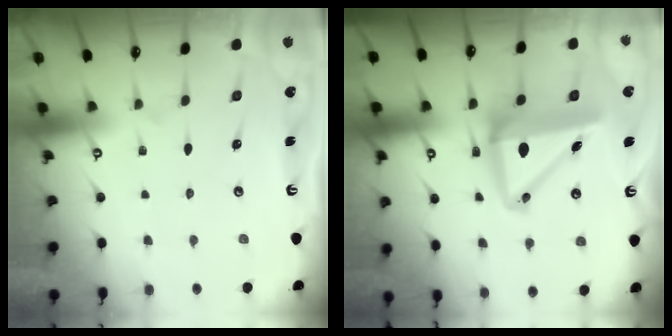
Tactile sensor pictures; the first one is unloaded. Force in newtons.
{"total": 11.3, "press": 10.9, "slide": 2.9}